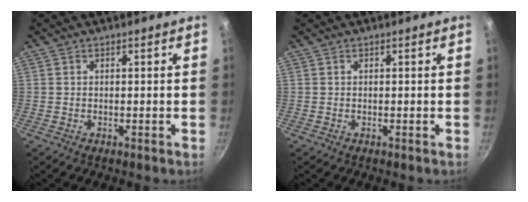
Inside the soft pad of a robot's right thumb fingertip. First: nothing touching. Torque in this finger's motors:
{"motor_torque": [-0.01, 0.01, 0.04, -0.04, 0.00]}